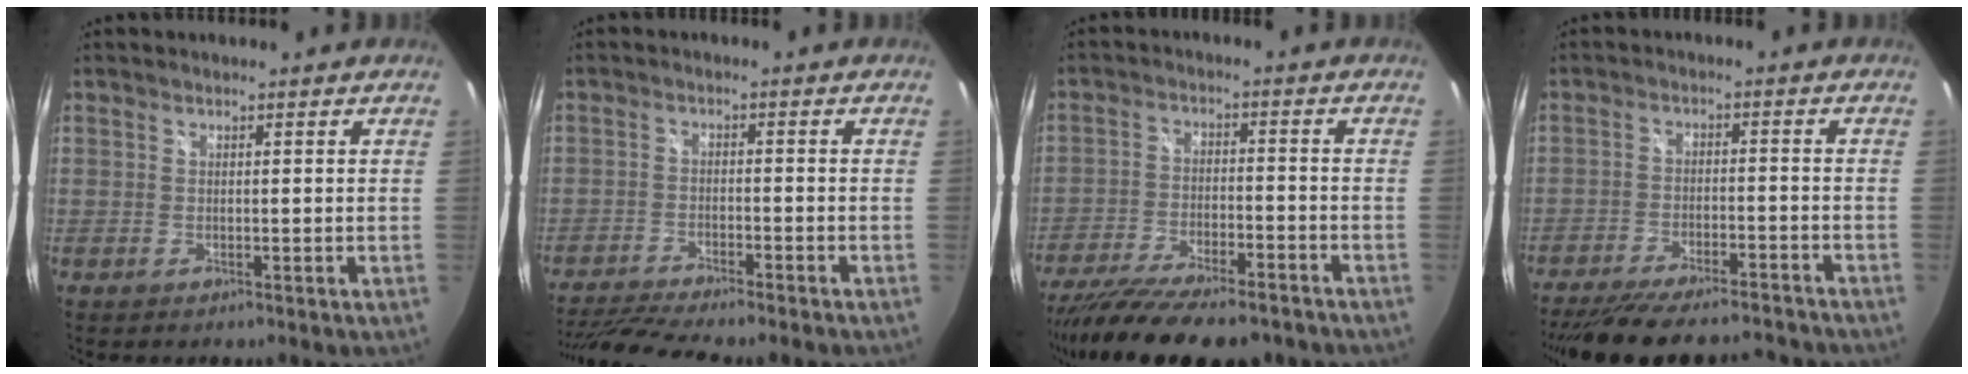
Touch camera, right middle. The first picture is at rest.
{"total": 10.8, "force": [-9.6, 0.7, 4.9], "torque": [-0.119, -0.021, -0.161]}
{"total": 18.8, "force": [-15.4, 4.7, 9.6], "torque": [-0.189, -0.044, -0.240]}
{"total": 18.6, "force": [-16.2, 4.4, 8.0], "torque": [-0.161, -0.017, -0.229]}